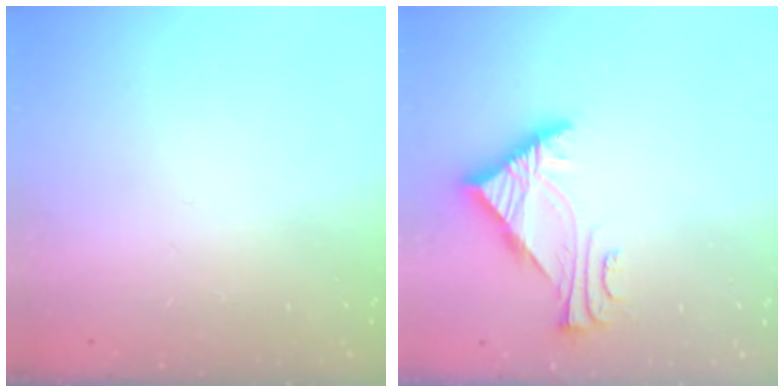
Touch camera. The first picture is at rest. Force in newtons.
{"total": 5.8, "press": 5.7, "slide": 0.8}